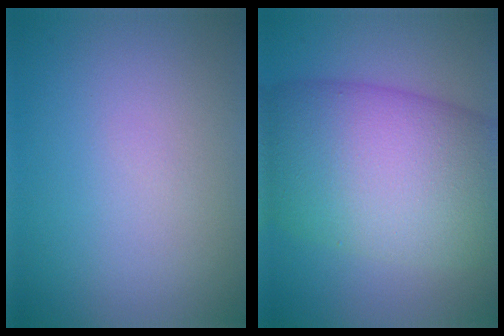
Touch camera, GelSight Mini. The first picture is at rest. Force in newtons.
{"total": 13.9, "press": 13.9, "slide": 0.7}